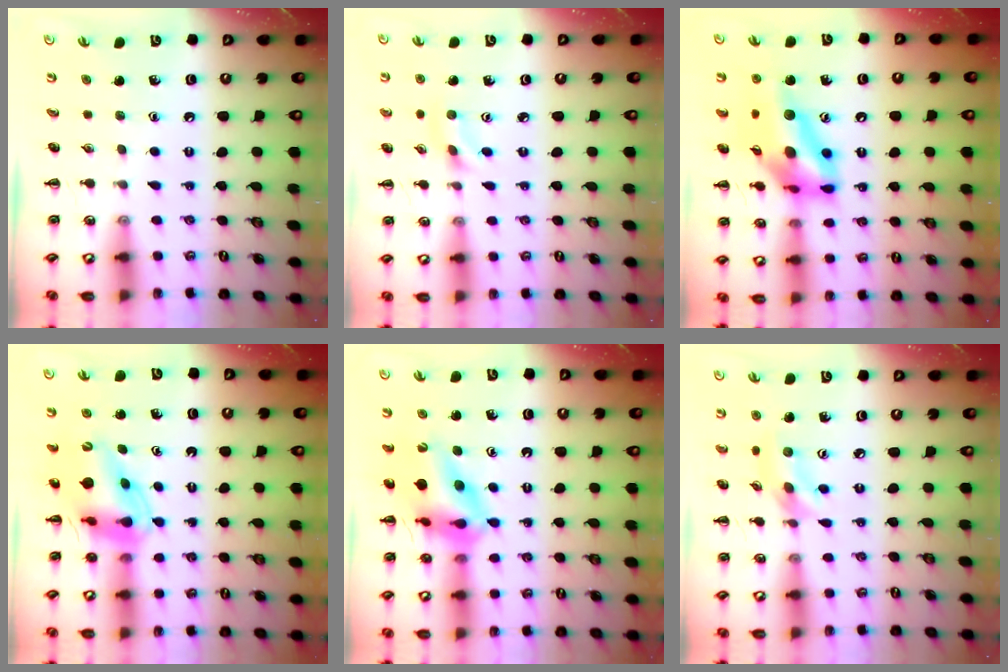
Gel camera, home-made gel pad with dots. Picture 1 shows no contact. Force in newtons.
{"total": 2.6, "press": 2.4, "slide": 1.0}
{"total": 14.8, "press": 14.0, "slide": 5.0}
{"total": 12.1, "press": 11.6, "slide": 3.5}
{"total": 14.4, "press": 13.6, "slide": 4.8}
{"total": 5.8, "press": 5.7, "slide": 0.6}